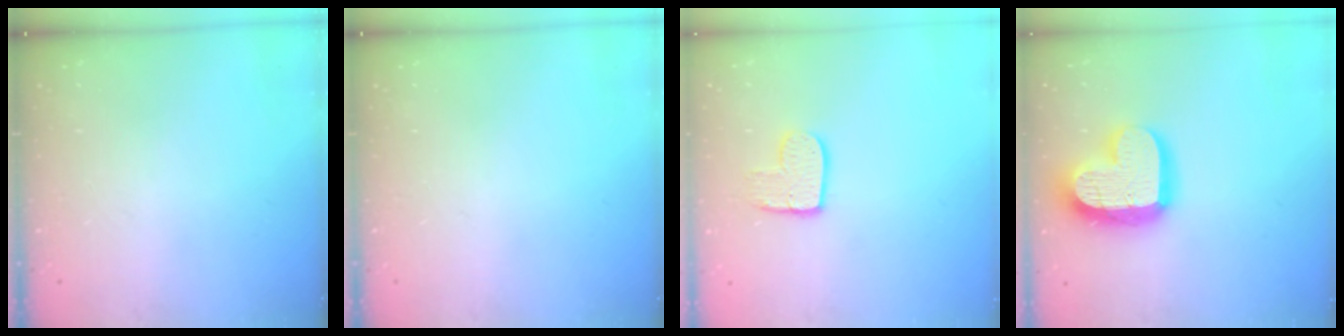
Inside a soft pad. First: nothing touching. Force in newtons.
{"total": 0.0}
{"total": 9.1, "press": 9.0, "slide": 0.7}
{"total": 18.6, "press": 18.6, "slide": 1.4}